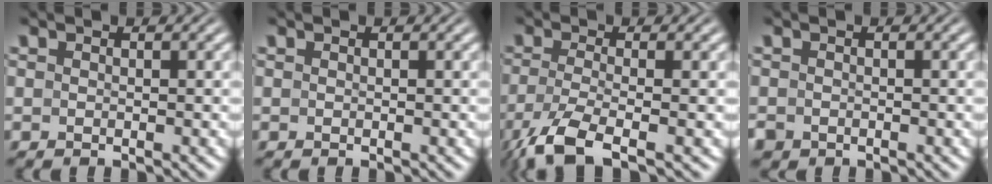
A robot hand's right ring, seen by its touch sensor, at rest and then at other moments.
{"total": 0.0}
{"total": 6.1, "force": [-4.1, 1.9, 4.1], "torque": [-0.095, -0.040, -0.043]}
{"total": 1.8, "force": [-1.4, 1.2, 0.3], "torque": [-0.013, -0.019, -0.014]}